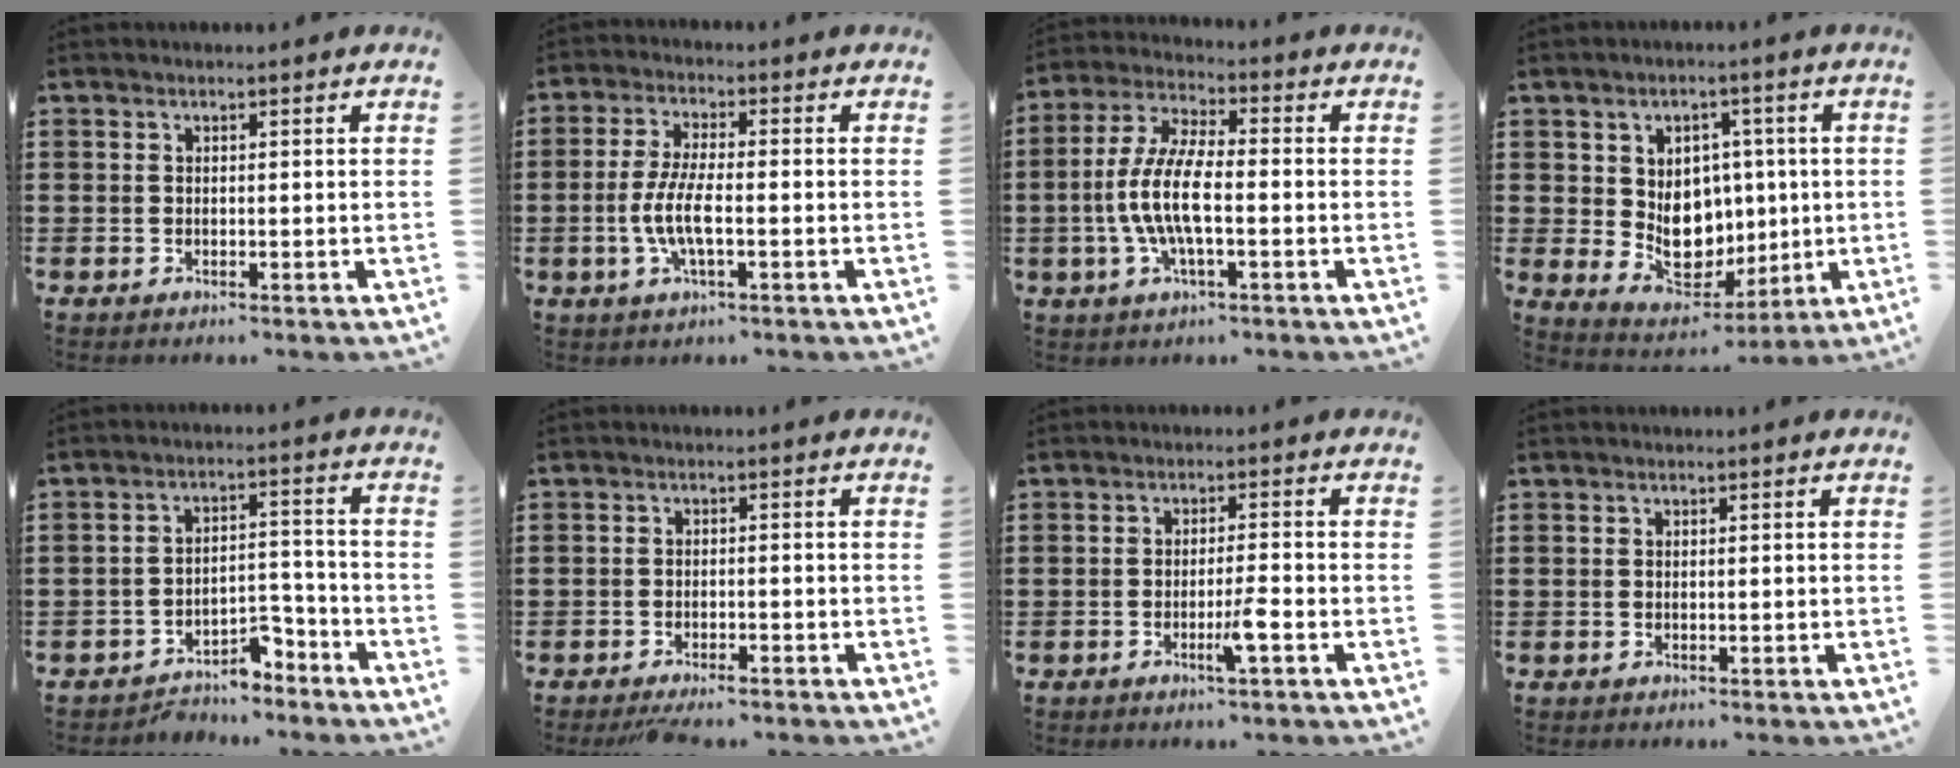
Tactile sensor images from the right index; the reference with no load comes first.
{"total": 6.1, "force": [-1.6, 1.6, 5.7], "torque": [-0.132, -0.009, -0.040]}
{"total": 8.4, "force": [-2.0, 2.5, 7.8], "torque": [-0.180, -0.013, -0.046]}
{"total": 8.3, "force": [0.5, 6.8, 4.7], "torque": [-0.073, 0.006, 0.015]}
{"total": 4.6, "force": [-4.1, 1.5, 1.2], "torque": [-0.023, 0.015, -0.083]}
{"total": 1.6, "force": [-1.4, 0.2, 0.8], "torque": [-0.016, 0.000, -0.025]}
{"total": 3.7, "force": [-1.7, 0.0, 3.3], "torque": [-0.063, -0.008, -0.032]}
{"total": 0.0}